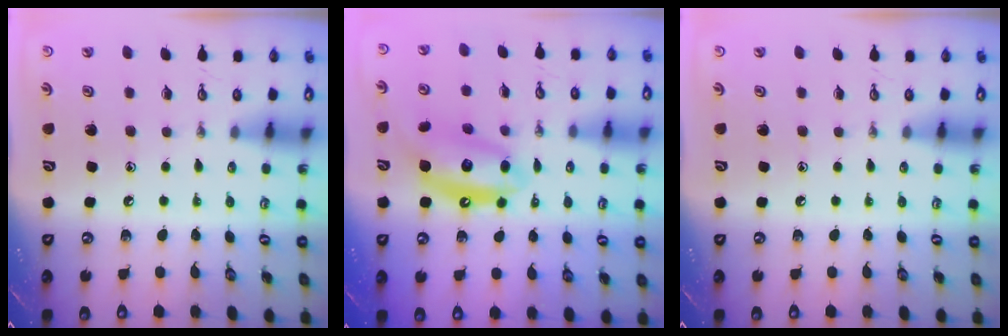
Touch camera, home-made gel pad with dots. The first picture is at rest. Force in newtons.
{"total": 12.4, "press": 12.4, "slide": 1.0}
{"total": 0.0}